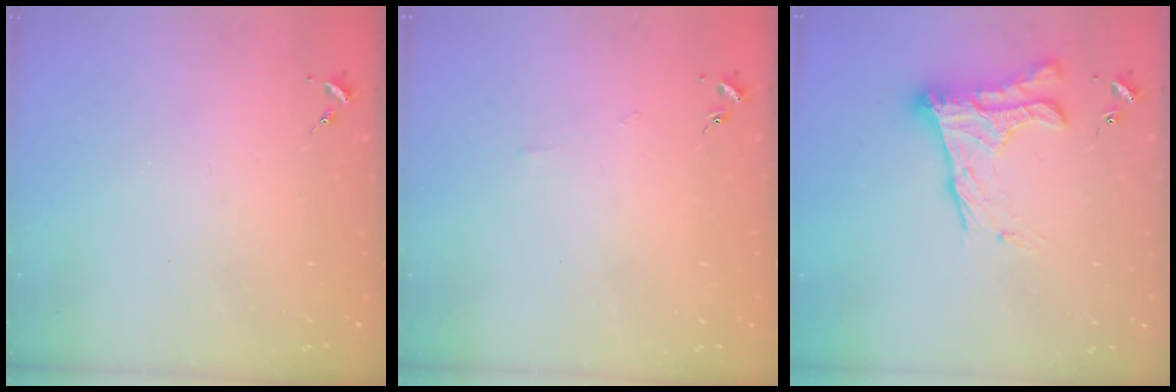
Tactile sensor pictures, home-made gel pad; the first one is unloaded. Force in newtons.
{"total": 1.7, "press": 1.7, "slide": 0.3}
{"total": 18.6, "press": 18.6, "slide": 0.9}